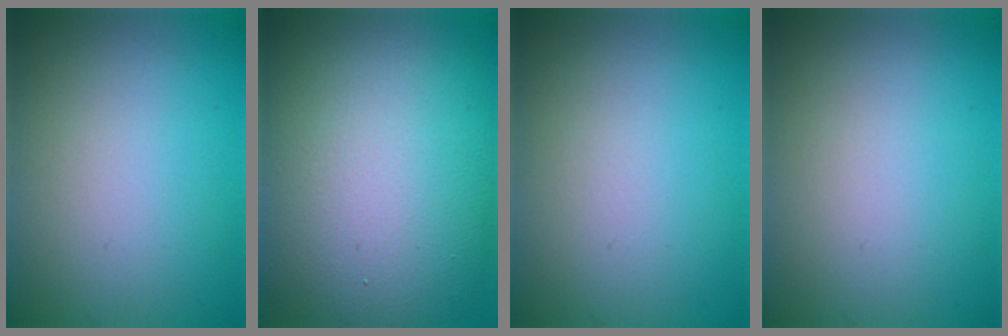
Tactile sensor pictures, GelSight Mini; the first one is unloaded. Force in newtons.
{"total": 15.9, "press": 15.8, "slide": 0.9}
{"total": 0.0}
{"total": 0.0}